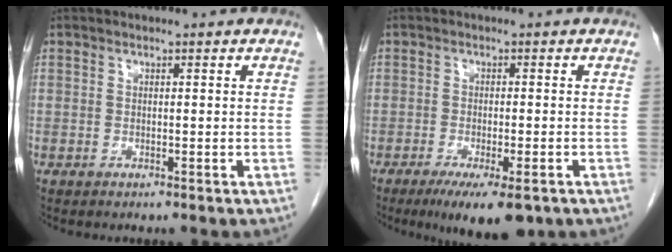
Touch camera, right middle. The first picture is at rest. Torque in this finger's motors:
{"motor_torque": [1.16, -0.98, 0.14, 0.10]}